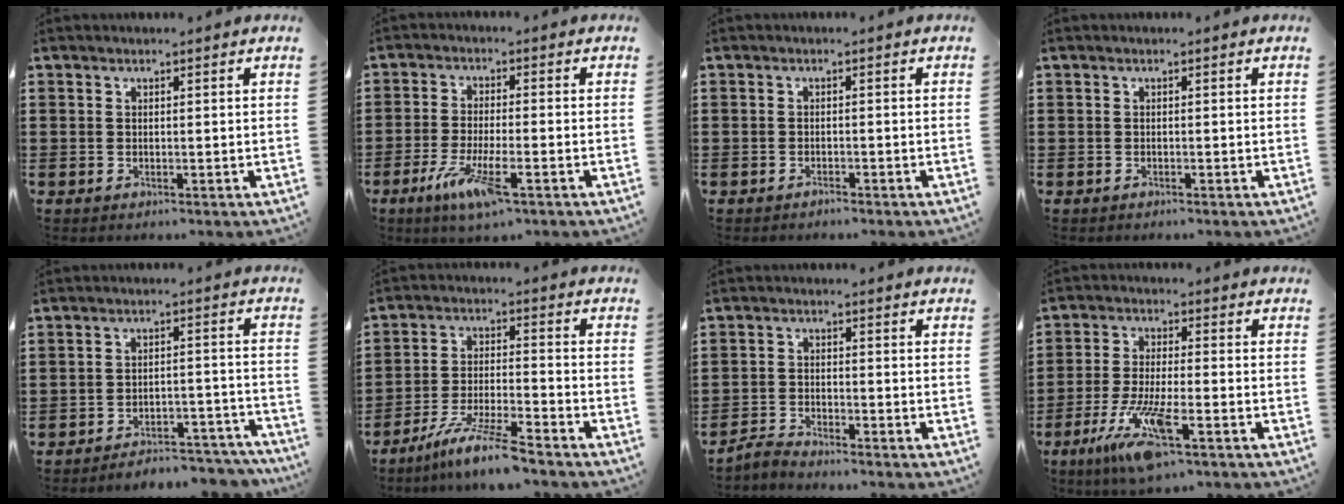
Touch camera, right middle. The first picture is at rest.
{"total": 7.3, "force": [-3.5, 1.3, 6.3], "torque": [-0.138, -0.016, -0.066]}
{"total": 0.7, "force": [-0.7, 0.0, 0.2], "torque": [-0.006, -0.002, -0.014]}
{"total": 0.0}
{"total": 4.6, "force": [-4.6, 0.2, 0.7], "torque": [-0.015, 0.004, -0.093]}
{"total": 8.1, "force": [-6.8, -0.1, 4.5], "torque": [-0.095, -0.013, -0.130]}
{"total": 2.6, "force": [-2.6, 0.0, 0.4], "torque": [-0.027, -0.002, -0.058]}
{"total": 9.9, "force": [-5.4, 1.9, 8.0], "torque": [-0.178, -0.014, -0.103]}